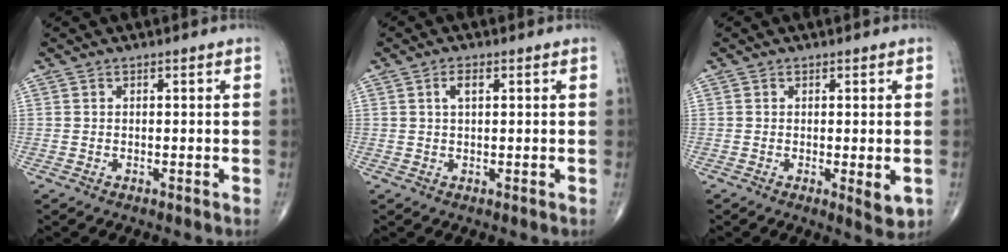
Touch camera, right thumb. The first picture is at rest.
{"total": 2.5, "force": [0.9, 1.1, 2.0], "torque": [-0.038, 0.004, 0.018]}
{"total": 3.6, "force": [-0.7, 1.1, 3.3], "torque": [-0.044, -0.010, -0.008]}